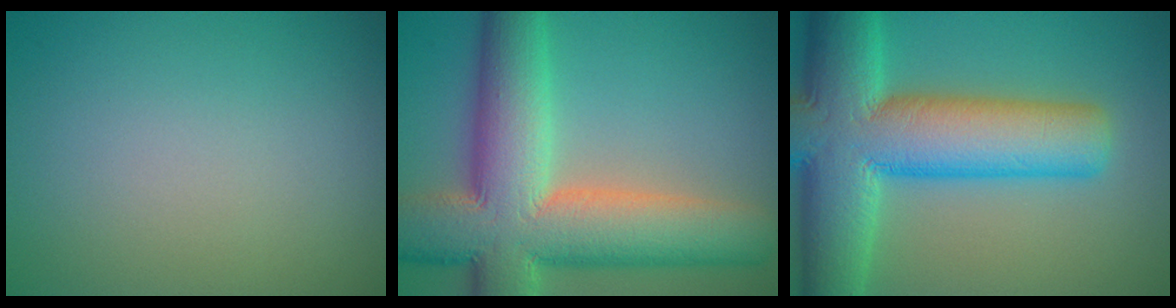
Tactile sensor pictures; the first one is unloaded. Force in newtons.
{"total": 13.3, "press": 13.3, "slide": 0.8}
{"total": 13.8, "press": 13.8, "slide": 0.8}